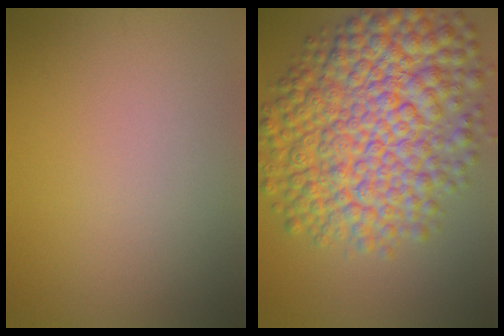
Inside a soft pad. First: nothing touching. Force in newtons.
{"total": 12.2, "press": 12.2, "slide": 0.2}